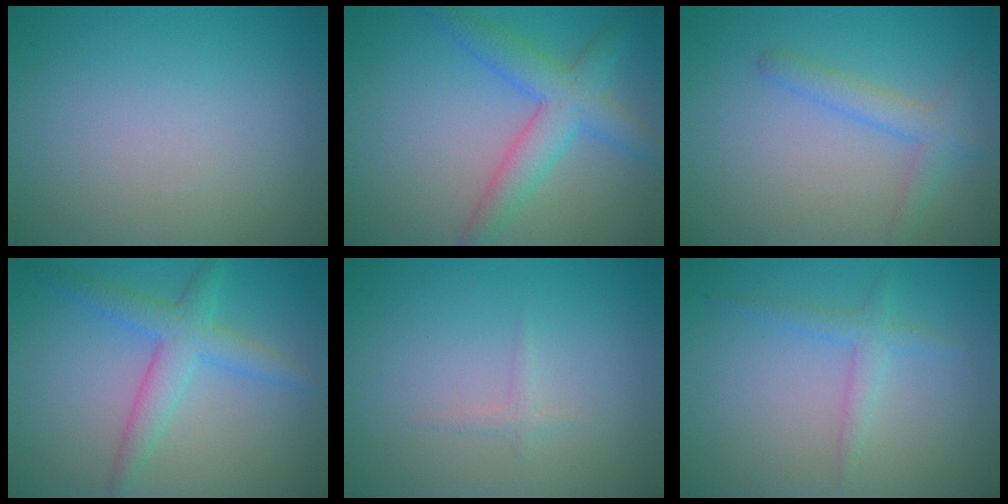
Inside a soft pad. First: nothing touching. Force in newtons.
{"total": 4.7, "press": 4.7, "slide": 0.2}
{"total": 2.4, "press": 2.4, "slide": 0.1}
{"total": 3.7, "press": 3.7, "slide": 0.2}
{"total": 0.7, "press": 0.7, "slide": 0.0}
{"total": 1.7, "press": 1.7, "slide": 0.1}